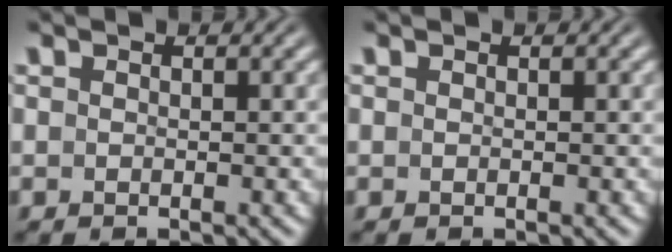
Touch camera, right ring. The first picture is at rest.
{"total": 0.0}